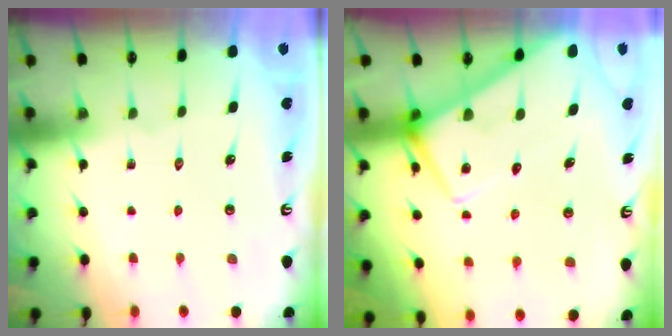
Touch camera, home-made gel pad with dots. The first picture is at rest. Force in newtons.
{"total": 8.3, "press": 8.3, "slide": 0.8}